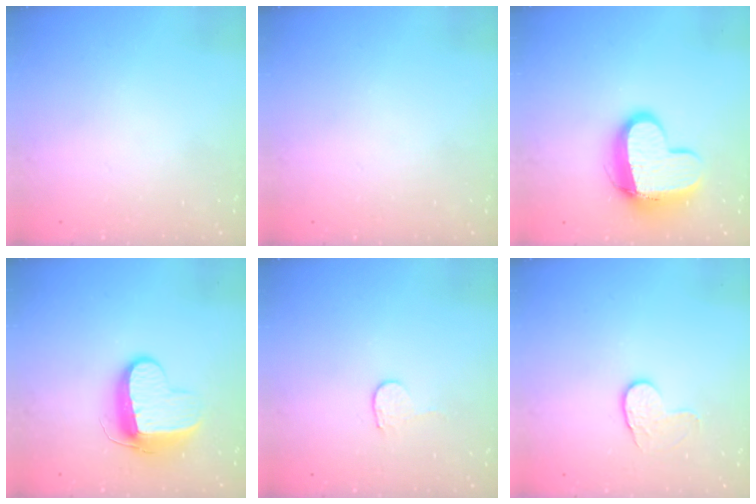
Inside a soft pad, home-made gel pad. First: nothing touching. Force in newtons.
{"total": 0.0}
{"total": 12.1, "press": 12.0, "slide": 0.9}
{"total": 10.3, "press": 10.3, "slide": 1.0}
{"total": 2.3, "press": 2.3, "slide": 0.2}
{"total": 4.3, "press": 4.3, "slide": 0.4}